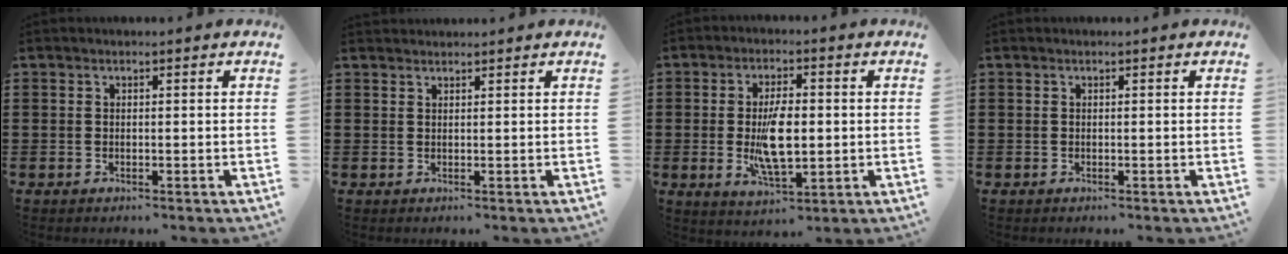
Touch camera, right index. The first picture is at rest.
{"total": 0.9, "force": [0.9, 0.2, -0.2], "torque": [0.002, 0.003, 0.018]}
{"total": 8.2, "force": [-0.5, 3.2, 7.5], "torque": [-0.146, -0.006, -0.014]}
{"total": 0.0}